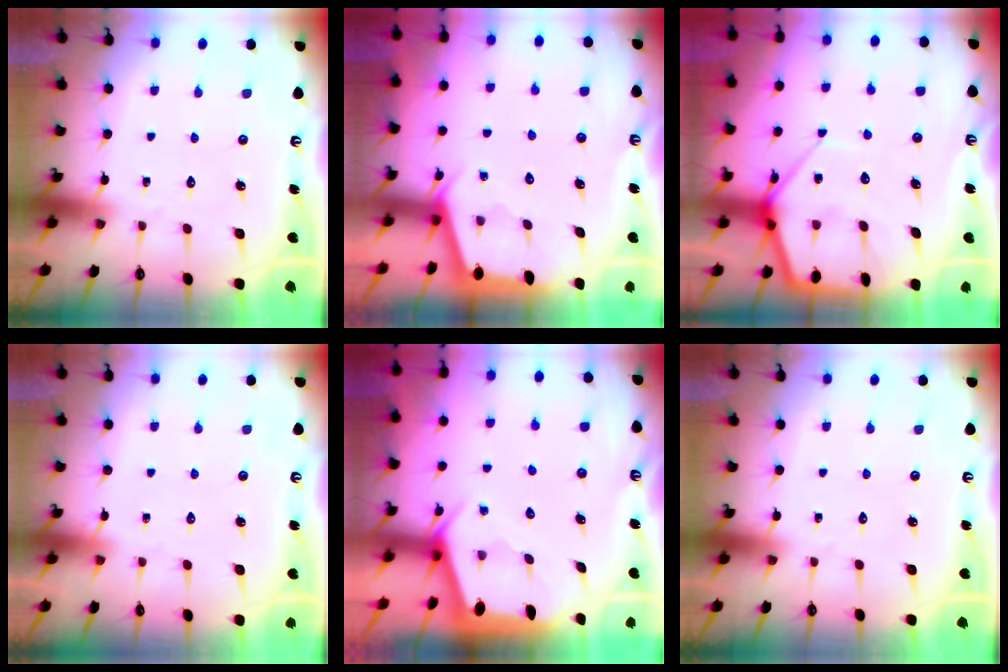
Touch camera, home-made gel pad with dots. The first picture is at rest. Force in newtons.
{"total": 3.3, "press": 3.3, "slide": 0.1}
{"total": 10.0, "press": 10.0, "slide": 0.6}
{"total": 0.0}
{"total": 2.1, "press": 2.0, "slide": 0.3}
{"total": 0.0}